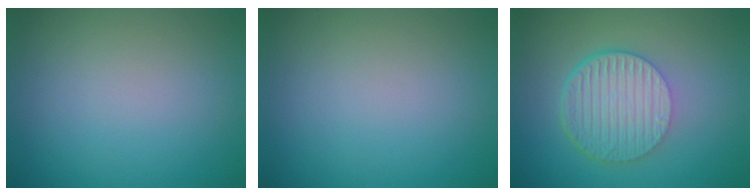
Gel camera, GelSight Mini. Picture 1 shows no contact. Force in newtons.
{"total": 0.0}
{"total": 6.7, "press": 4.4, "slide": 5.0}